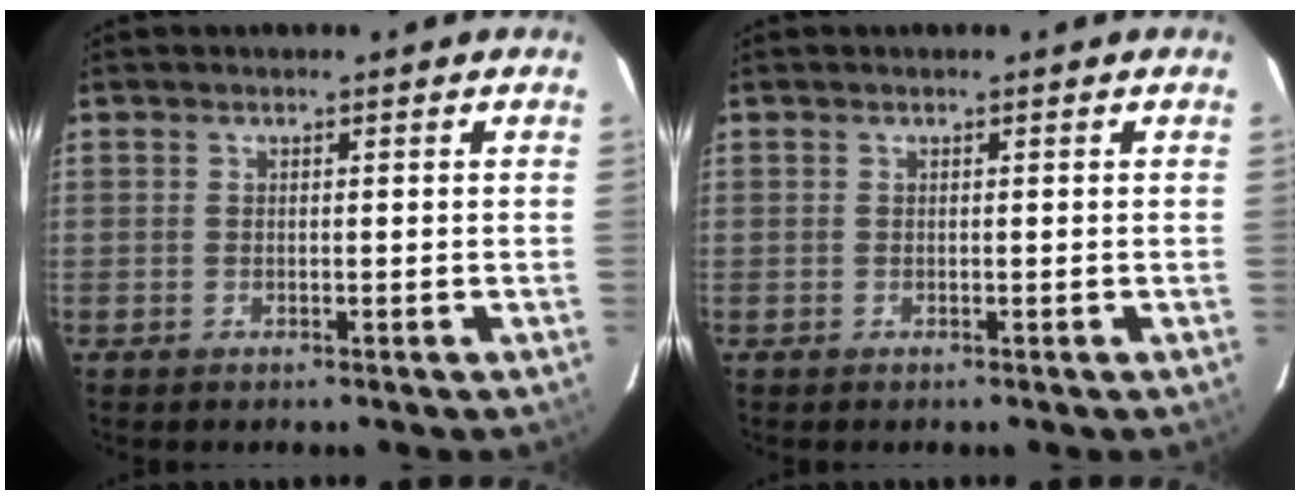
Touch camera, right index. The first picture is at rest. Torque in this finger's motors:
{"motor_torque": [0.00, 0.00, 0.07, 0.00]}